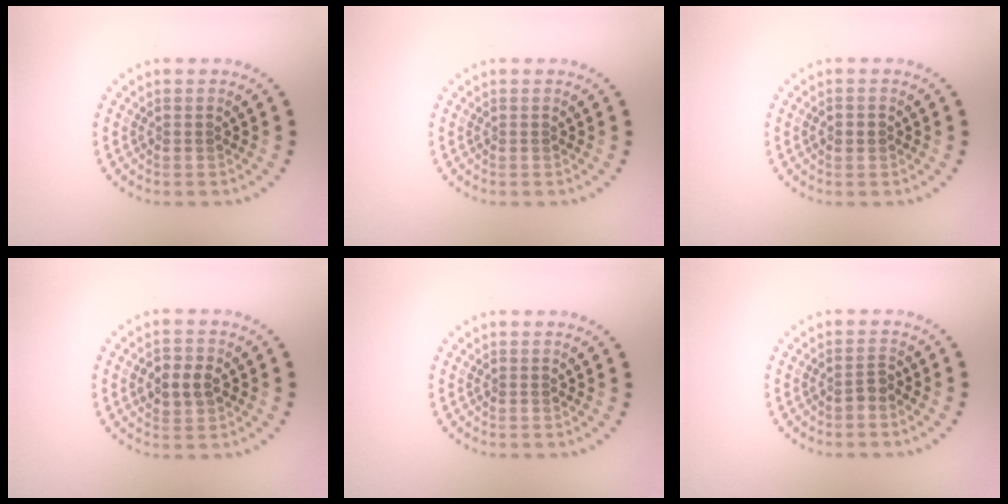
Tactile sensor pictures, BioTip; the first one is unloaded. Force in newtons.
{"total": 0.0}
{"total": 1.4, "press": 1.4, "slide": 0.2}
{"total": 2.6, "press": 2.6, "slide": 0.3}
{"total": 0.0}
{"total": 1.2, "press": 0.9, "slide": 0.8}